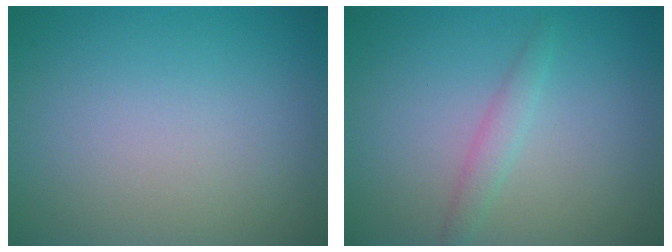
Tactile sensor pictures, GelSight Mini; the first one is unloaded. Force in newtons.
{"total": 1.4, "press": 1.4, "slide": 0.1}